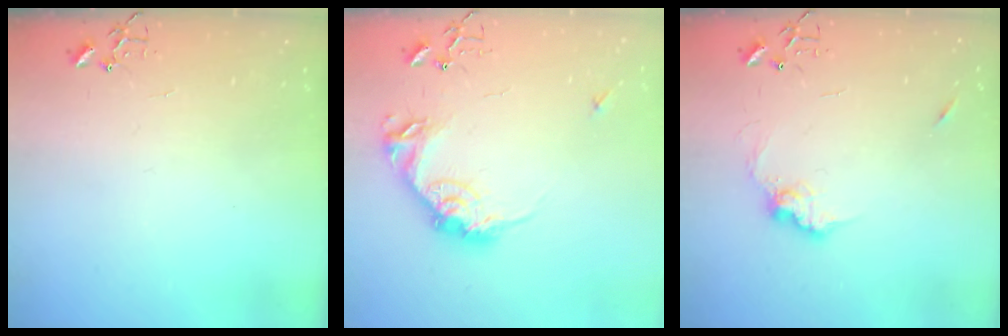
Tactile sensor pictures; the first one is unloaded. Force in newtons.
{"total": 15.8, "press": 15.8, "slide": 0.8}
{"total": 9.6, "press": 9.6, "slide": 0.8}